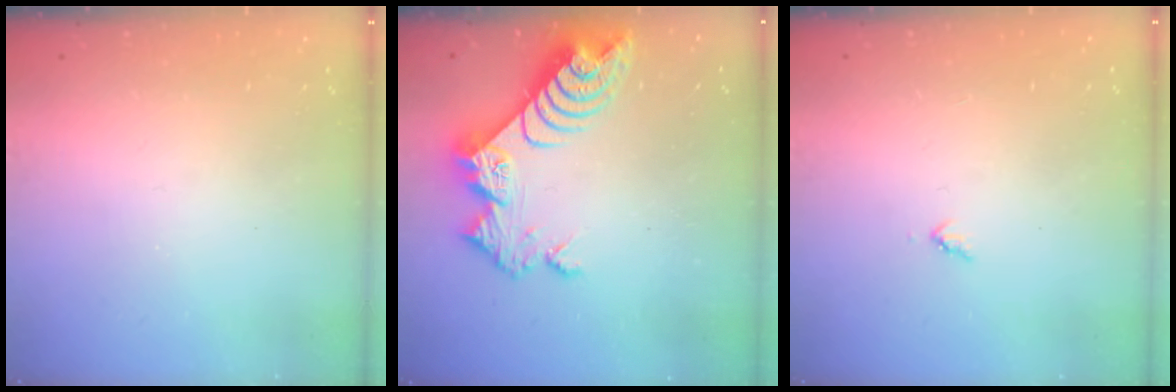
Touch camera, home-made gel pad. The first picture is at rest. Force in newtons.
{"total": 10.0, "press": 10.0, "slide": 0.9}
{"total": 3.0, "press": 3.0, "slide": 0.3}